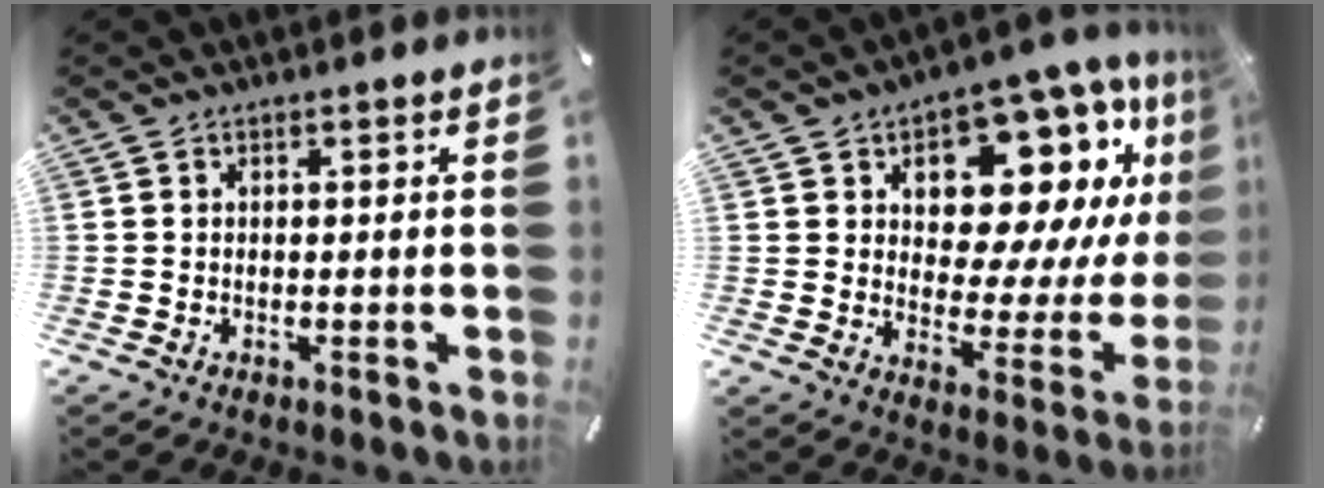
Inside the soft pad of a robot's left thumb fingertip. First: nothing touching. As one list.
[{"total": 16.8, "force": [10.2, 8.9, 9.9], "torque": [-0.133, -0.087, 0.170]}]